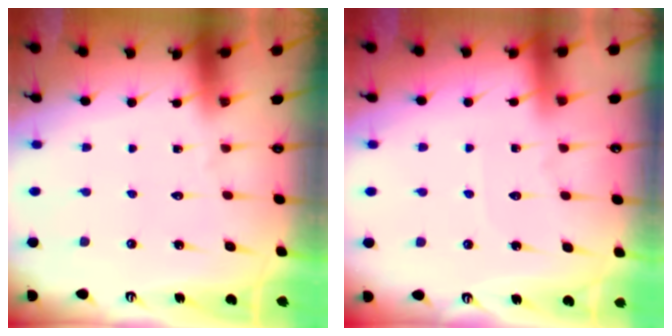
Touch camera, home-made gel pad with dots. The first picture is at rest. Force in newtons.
{"total": 2.0, "press": 2.0, "slide": 0.3}